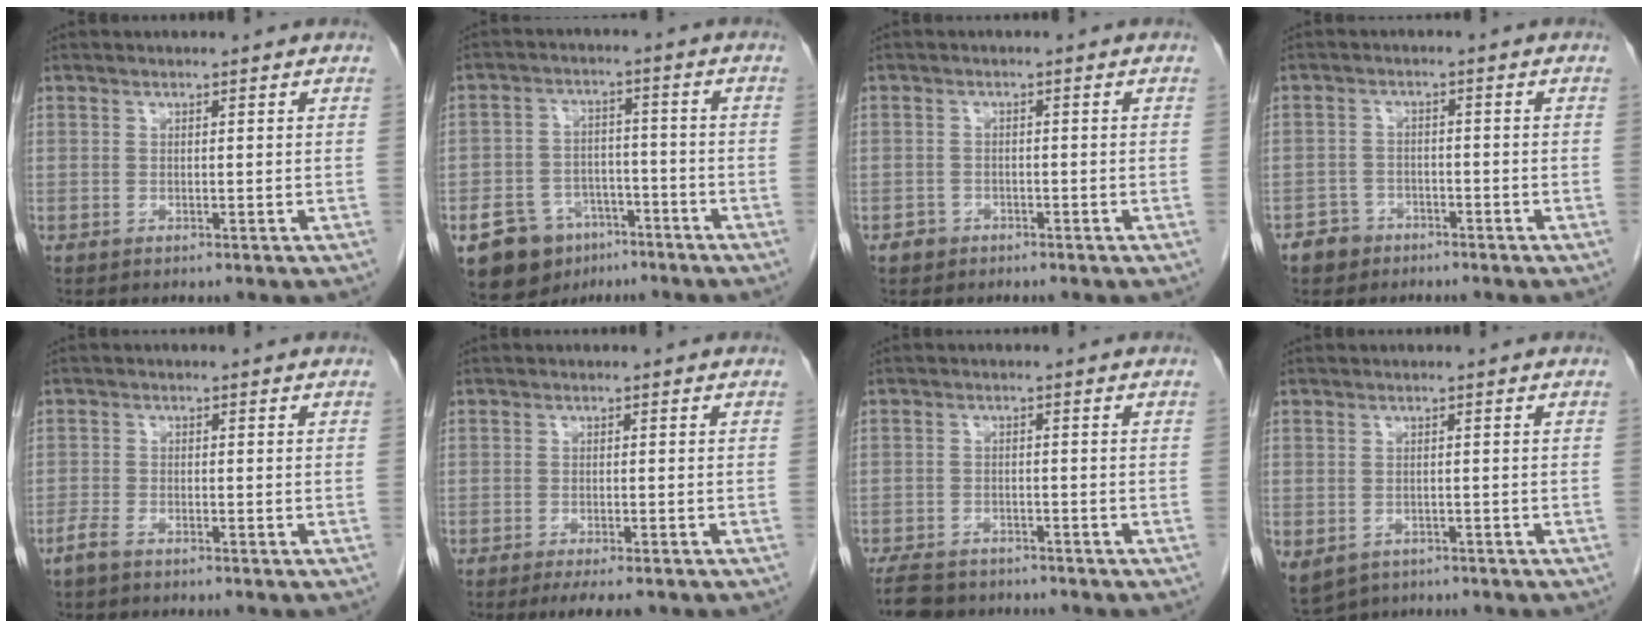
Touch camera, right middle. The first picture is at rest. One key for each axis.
{"total": 9.7, "fx": -5.9, "fy": 6.9, "fz": 3.6, "tx": -0.069, "ty": 0.013, "tz": -0.089}
{"total": 1.6, "fx": -1.1, "fy": 1.2, "fz": 0.0, "tx": -0.004, "ty": 0.006, "tz": -0.019}
{"total": 3.5, "fx": -2.5, "fy": 2.4, "fz": 0.1, "tx": -0.005, "ty": 0.010, "tz": -0.042}
{"total": 2.5, "fx": -1.6, "fy": 1.1, "fz": 1.5, "tx": -0.039, "ty": -0.002, "tz": -0.030}
{"total": 5.3, "fx": -4.2, "fy": 0.9, "fz": 3.1, "tx": -0.038, "ty": -0.010, "tz": -0.061}
{"total": 8.5, "fx": -7.2, "fy": 3.4, "fz": 3.0, "tx": -0.059, "ty": -0.011, "tz": -0.112}
{"total": 9.7, "fx": -5.6, "fy": 7.1, "fz": 3.7, "tx": -0.102, "ty": -0.015, "tz": -0.070}